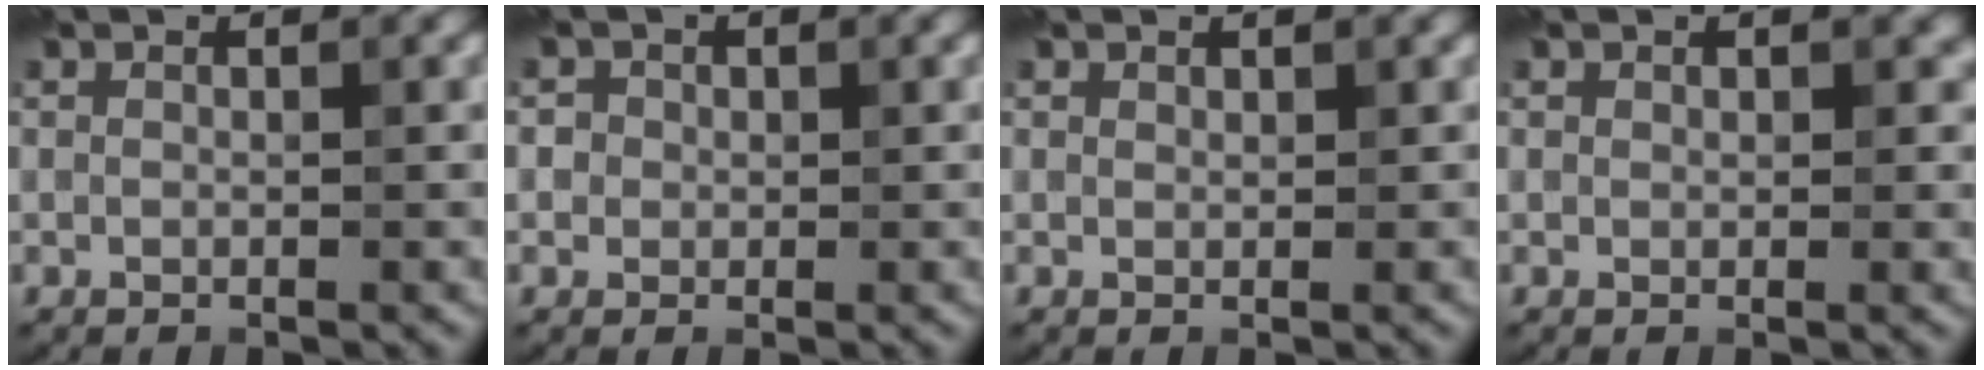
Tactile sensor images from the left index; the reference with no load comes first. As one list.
[{"total": 1.9, "force": [0.6, 1.7, 0.5], "torque": [0.011, 0.009, -0.016]}, {"total": 0.5, "force": [0.5, 0.3, 0.0], "torque": [0.002, 0.005, 0.005]}, {"total": 1.8, "force": [0.6, 1.3, 1.1], "torque": [-0.009, 0.003, 0.006]}]